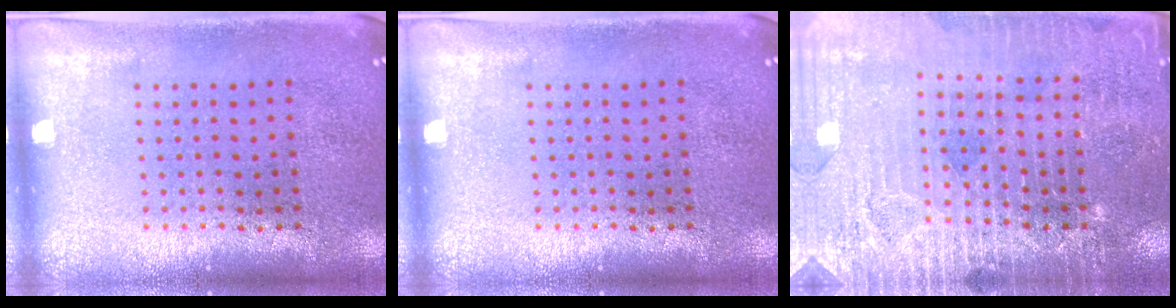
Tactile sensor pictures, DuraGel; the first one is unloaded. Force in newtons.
{"total": 0.0}
{"total": 3.3, "press": 3.2, "slide": 0.5}